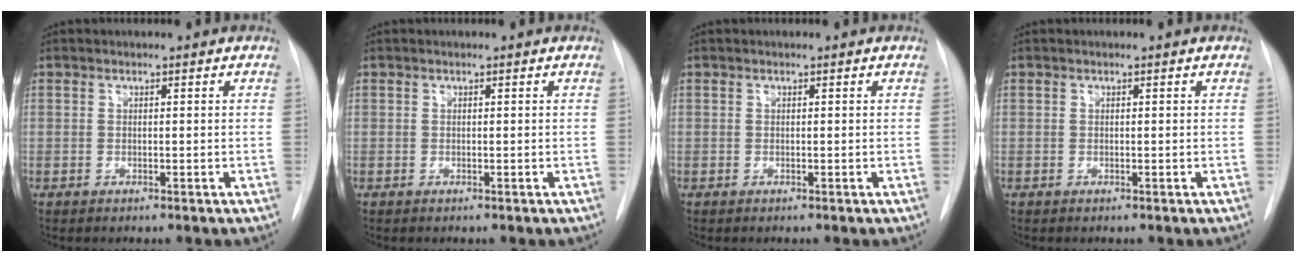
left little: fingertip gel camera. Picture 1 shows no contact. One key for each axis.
{"total": 0.0}
{"total": 0.0}
{"total": 0.0}